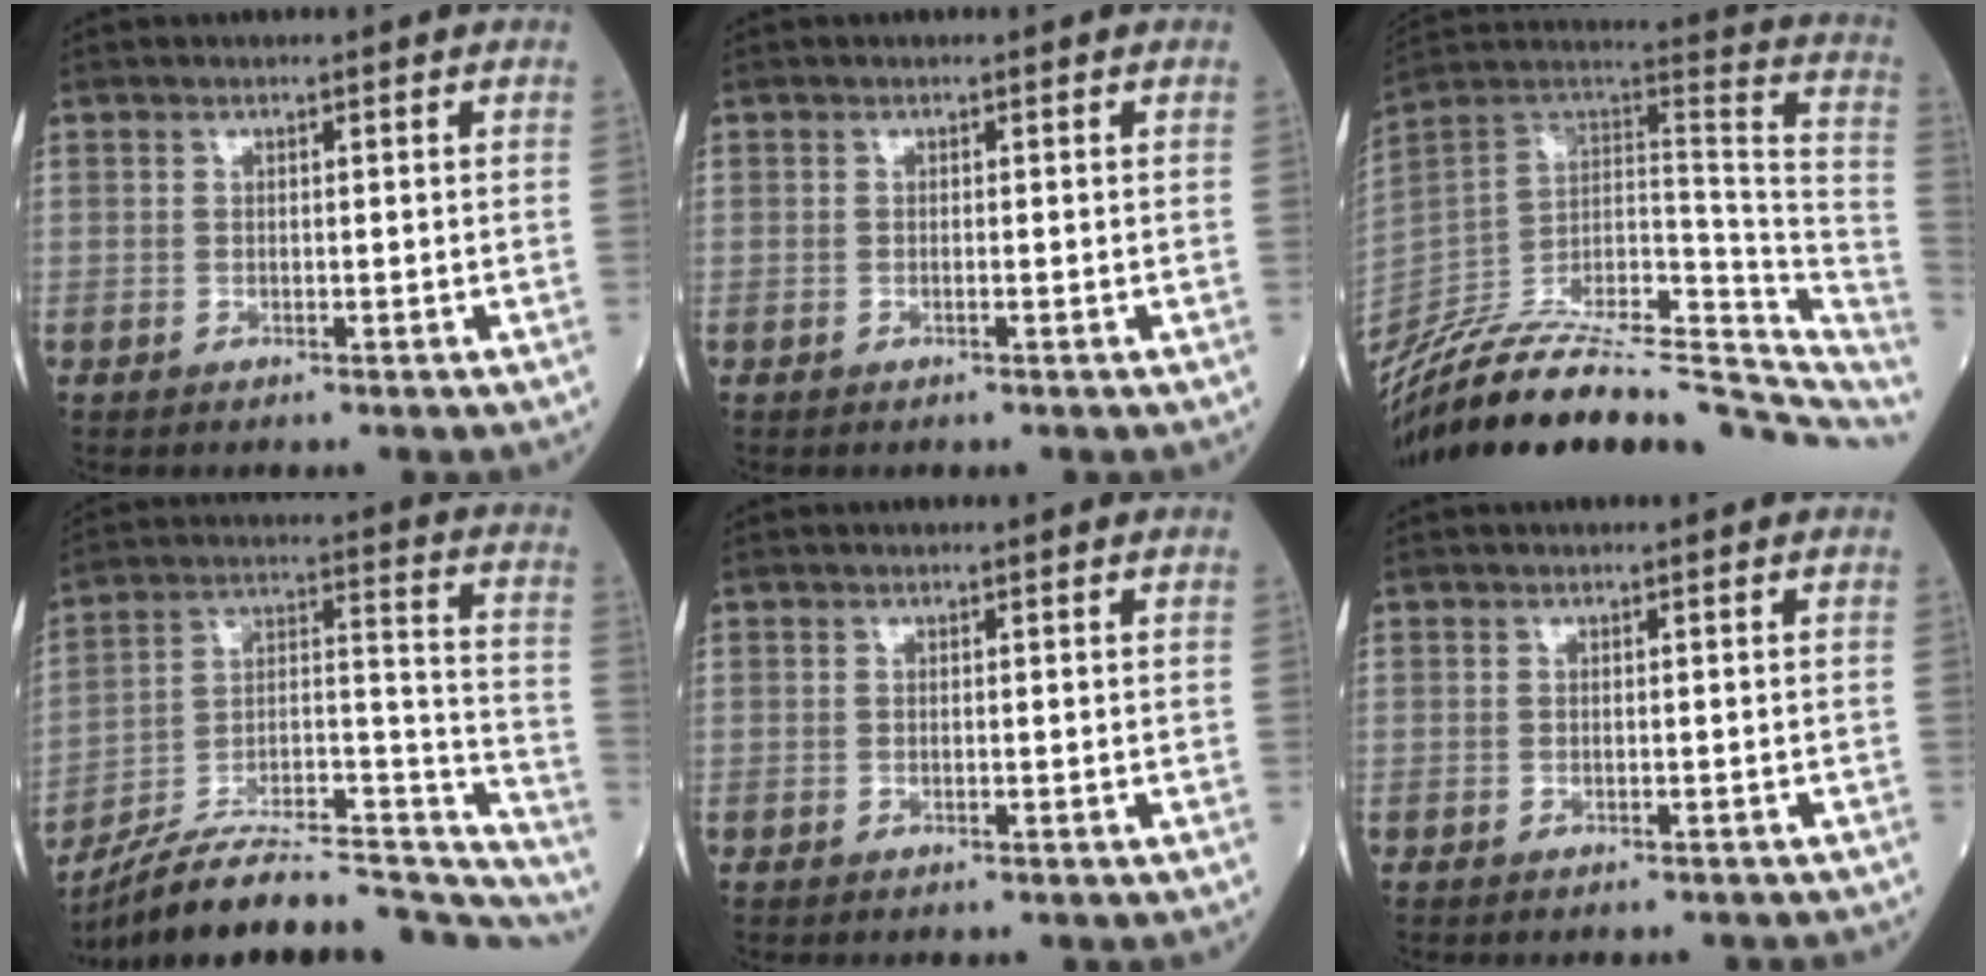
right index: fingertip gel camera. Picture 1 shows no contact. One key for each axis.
{"total": 0.0}
{"total": 33.8, "fx": -28.1, "fy": 8.9, "fz": 16.6, "tx": -0.241, "ty": -0.015, "tz": -0.410}
{"total": 29.6, "fx": -27.2, "fy": 4.6, "fz": 10.8, "tx": -0.125, "ty": 0.022, "tz": -0.406}
{"total": 0.0}
{"total": 1.2, "fx": -1.2, "fy": 0.3, "fz": 0.1, "tx": 0.000, "ty": -0.001, "tz": -0.020}